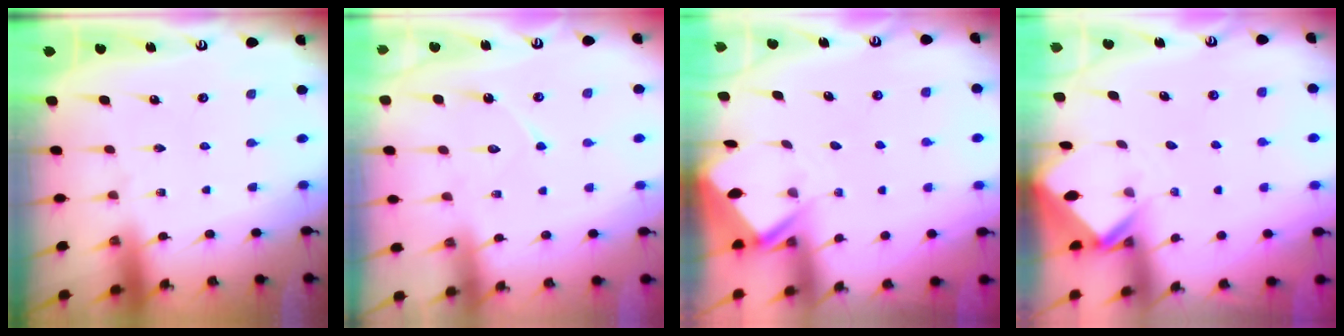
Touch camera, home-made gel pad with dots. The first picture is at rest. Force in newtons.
{"total": 7.2, "press": 7.2, "slide": 0.7}
{"total": 3.4, "press": 3.4, "slide": 0.3}
{"total": 2.7, "press": 2.7, "slide": 0.1}